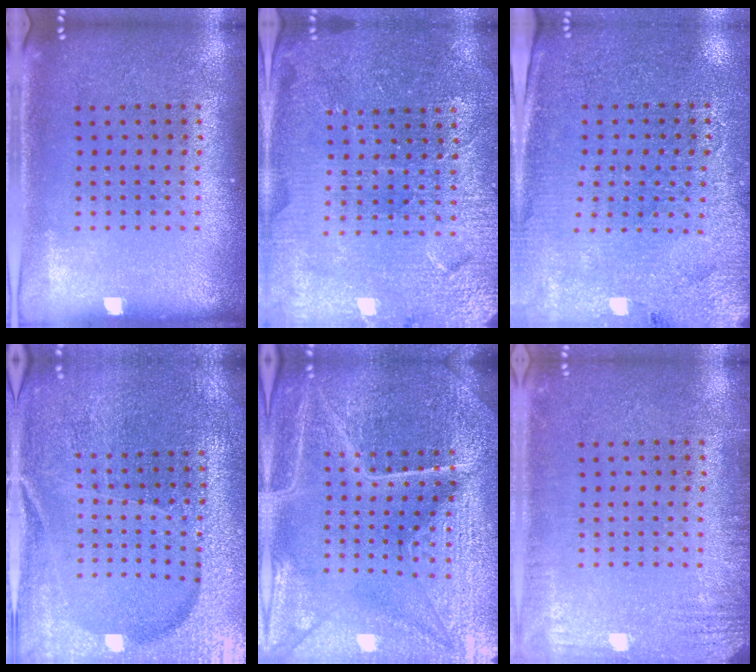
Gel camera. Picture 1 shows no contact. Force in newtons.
{"total": 4.3, "press": 4.1, "slide": 1.3}
{"total": 3.0, "press": 2.8, "slide": 1.0}
{"total": 4.0, "press": 3.9, "slide": 1.0}
{"total": 5.5, "press": 5.0, "slide": 2.1}
{"total": 2.3, "press": 2.2, "slide": 0.4}